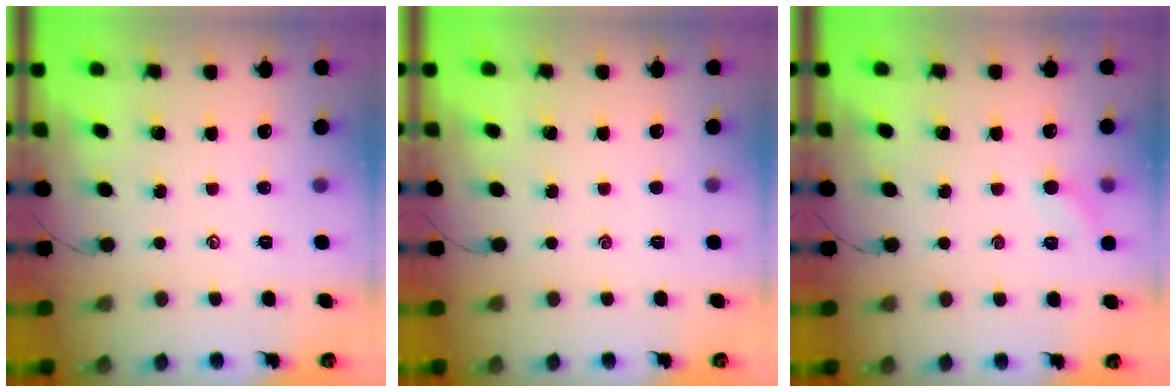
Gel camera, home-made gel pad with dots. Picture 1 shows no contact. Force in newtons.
{"total": 0.0}
{"total": 5.2, "press": 5.0, "slide": 1.5}